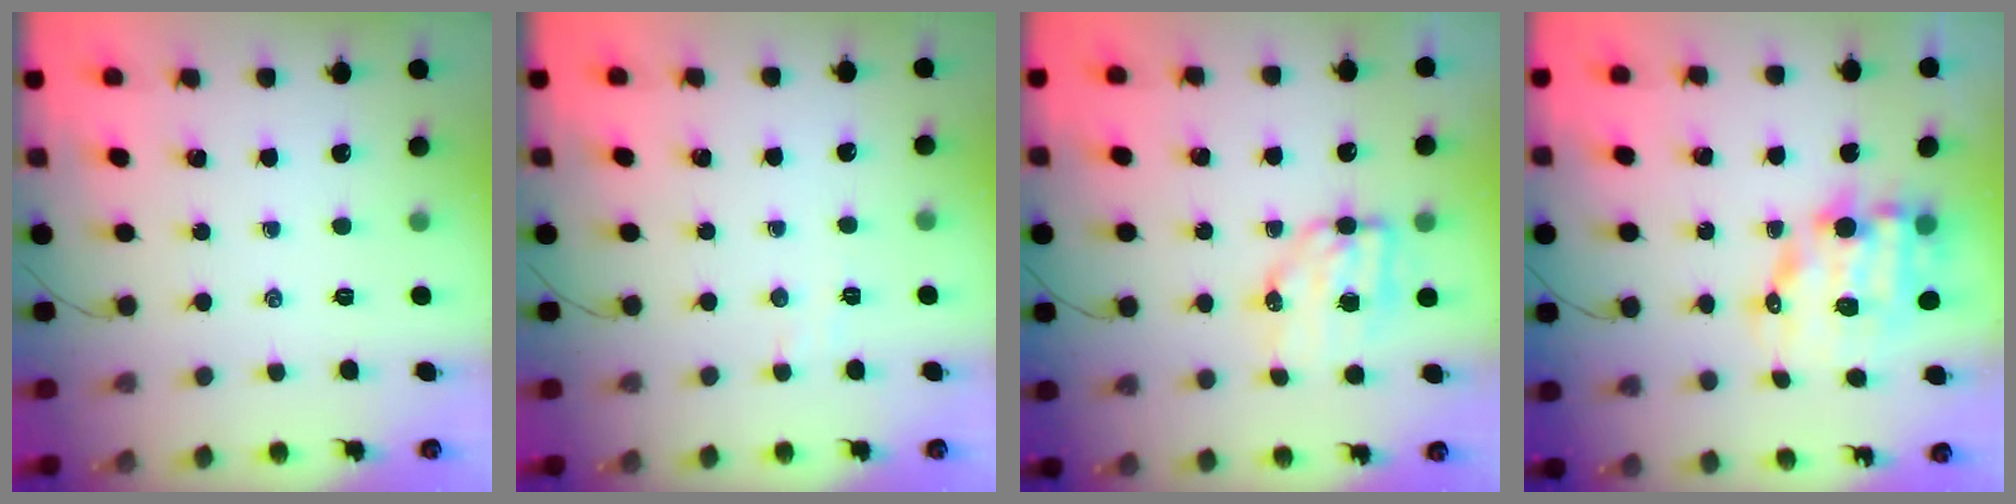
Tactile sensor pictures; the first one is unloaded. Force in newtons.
{"total": 3.3, "press": 3.2, "slide": 0.9}
{"total": 8.1, "press": 8.0, "slide": 1.4}
{"total": 12.1, "press": 11.8, "slide": 3.0}